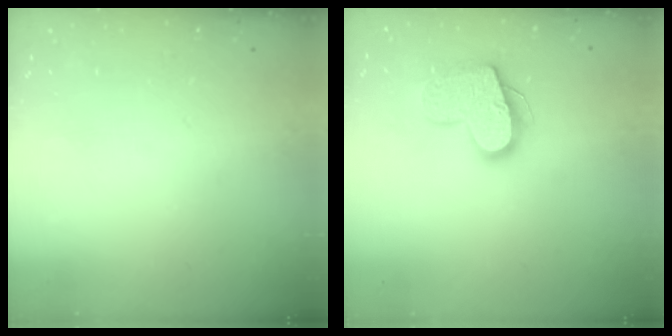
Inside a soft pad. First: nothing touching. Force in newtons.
{"total": 15.3, "press": 15.3, "slide": 1.1}